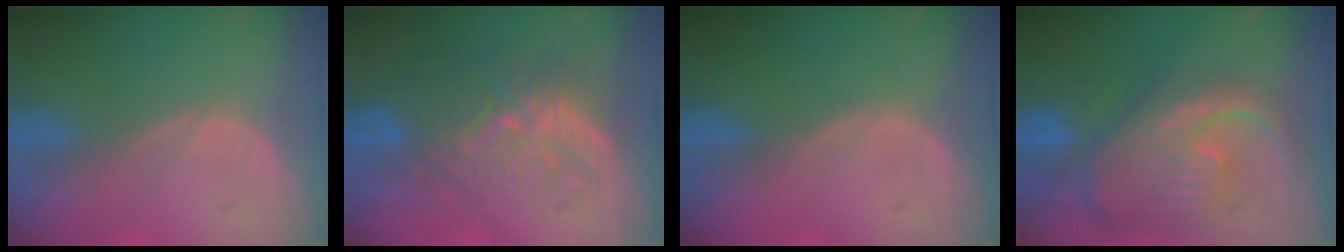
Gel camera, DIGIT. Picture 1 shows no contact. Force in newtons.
{"total": 9.0, "press": 8.6, "slide": 2.4}
{"total": 0.0}
{"total": 12.4, "press": 10.6, "slide": 6.5}